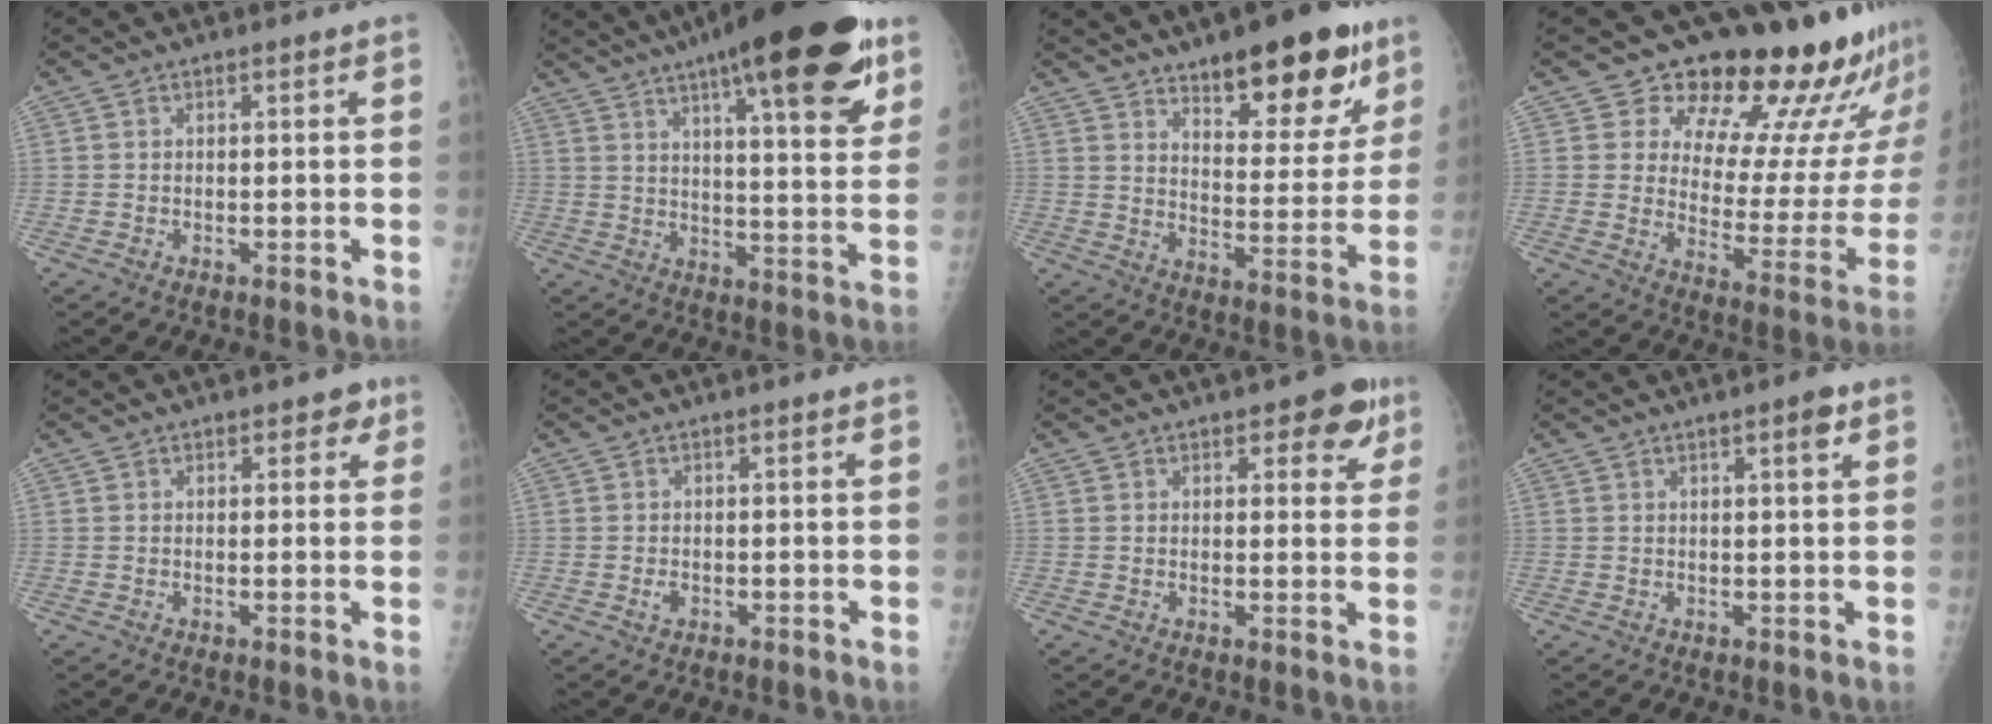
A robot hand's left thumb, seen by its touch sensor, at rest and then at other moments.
{"total": 25.8, "force": [15.8, 6.2, 19.4], "torque": [-0.262, -0.035, 0.223]}
{"total": 18.8, "force": [11.8, 7.4, 12.6], "torque": [-0.125, -0.067, 0.176]}
{"total": 22.3, "force": [19.5, 7.1, 8.2], "torque": [-0.054, -0.154, 0.246]}
{"total": 2.6, "force": [1.5, 1.8, 1.1], "torque": [0.013, -0.003, 0.012]}
{"total": 1.1, "force": [-0.3, 0.7, 0.7], "torque": [-0.013, 0.001, -0.005]}
{"total": 5.7, "force": [3.3, 3.0, 3.6], "torque": [-0.008, -0.012, 0.036]}
{"total": 2.7, "force": [1.5, 0.5, 2.2], "torque": [-0.027, -0.007, 0.020]}